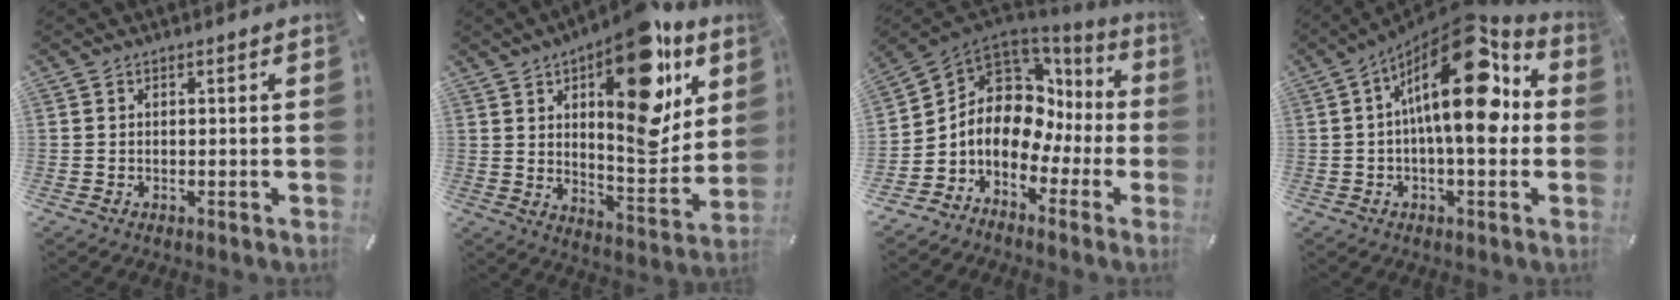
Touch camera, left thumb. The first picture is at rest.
{"total": 21.3, "force": [10.9, 9.4, 15.6], "torque": [-0.192, -0.076, 0.175]}
{"total": 11.0, "force": [1.4, 8.9, 6.4], "torque": [-0.121, -0.033, 0.020]}
{"total": 21.0, "force": [5.1, 8.5, 18.5], "torque": [-0.287, -0.041, 0.078]}